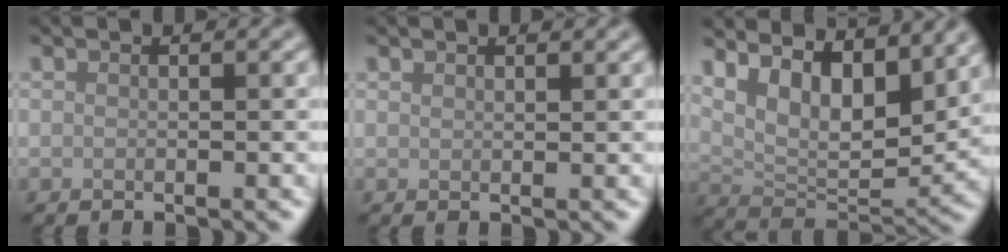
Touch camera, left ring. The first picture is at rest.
{"total": 0.8, "force": [0.7, 0.2, 0.2], "torque": [-0.004, 0.000, 0.014]}
{"total": 9.3, "force": [4.9, 4.3, 6.6], "torque": [-0.117, -0.010, 0.086]}